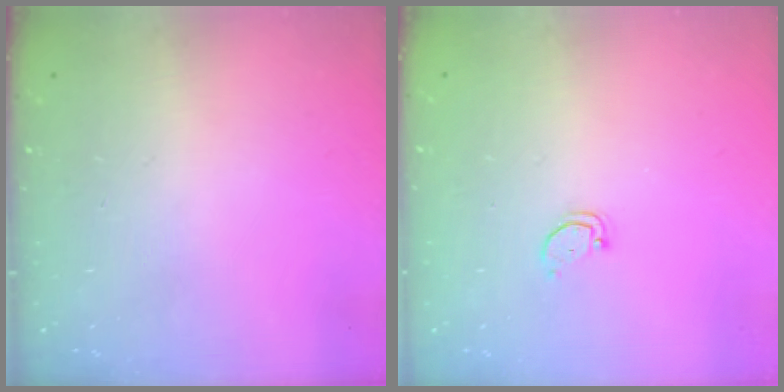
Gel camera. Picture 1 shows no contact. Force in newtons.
{"total": 1.8, "press": 1.8, "slide": 0.1}